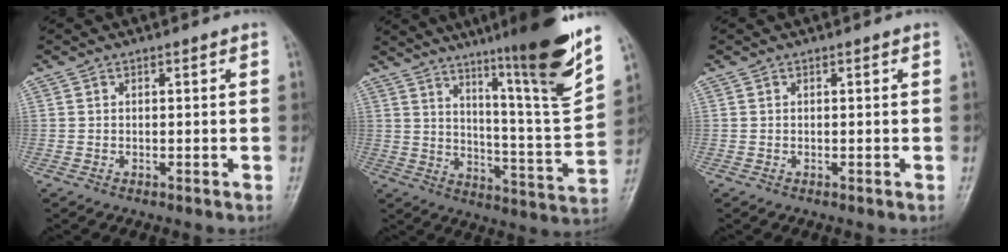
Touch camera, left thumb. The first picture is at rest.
{"total": 20.3, "force": [12.9, 1.1, 15.6], "torque": [-0.202, -0.074, 0.199]}
{"total": 0.0}